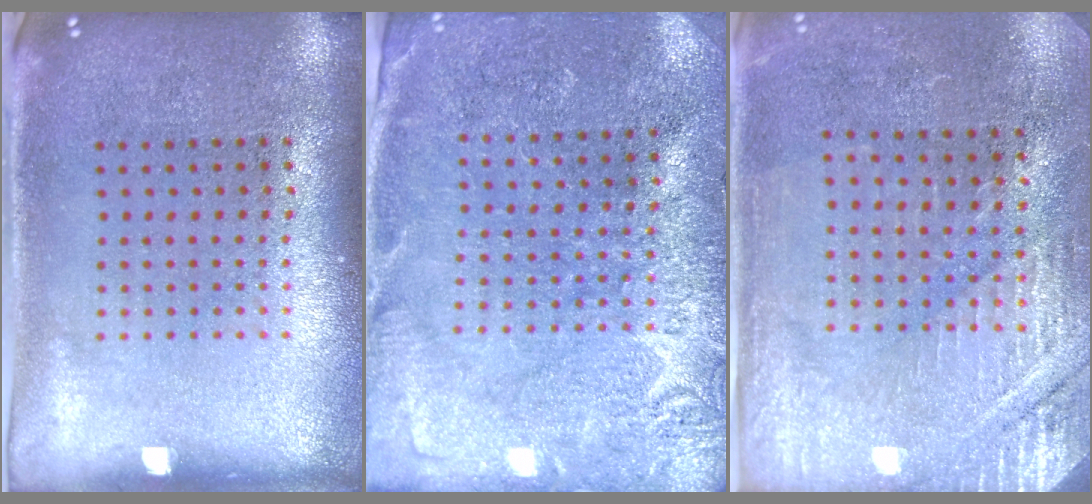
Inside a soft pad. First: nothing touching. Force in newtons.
{"total": 2.8, "press": 2.8, "slide": 0.1}
{"total": 2.9, "press": 2.9, "slide": 0.4}